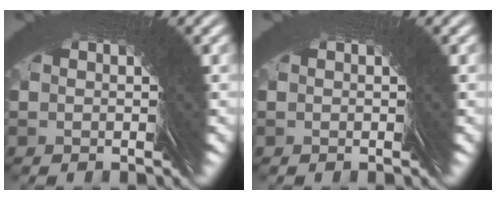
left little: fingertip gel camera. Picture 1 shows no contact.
{"total": 0.0}